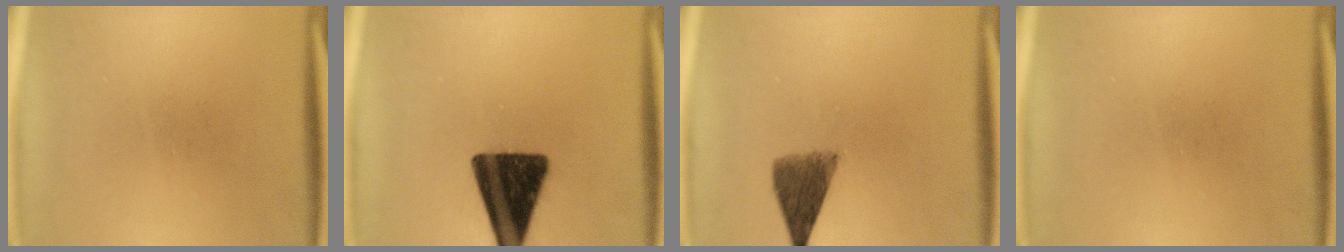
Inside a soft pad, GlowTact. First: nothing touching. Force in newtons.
{"total": 16.5}
{"total": 5.8}
{"total": 0.0}